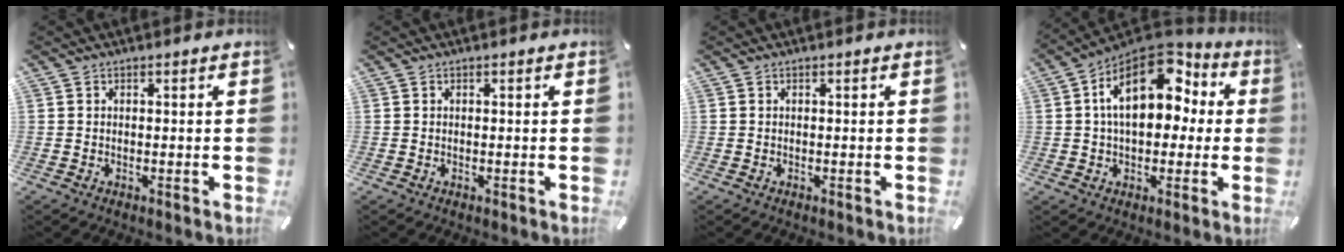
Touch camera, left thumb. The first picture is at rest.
{"total": 0.0}
{"total": 0.0}
{"total": 18.4, "force": [4.6, 11.8, 13.4], "torque": [-0.223, -0.011, 0.077]}